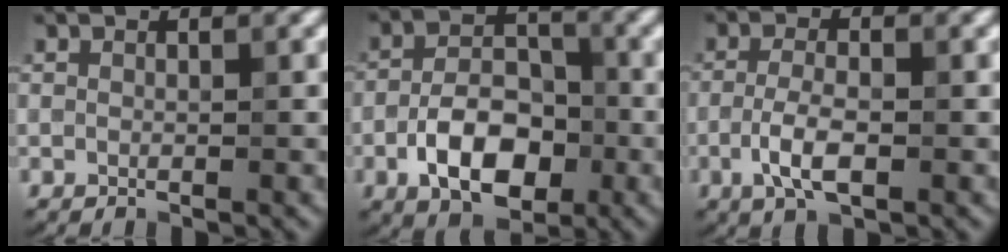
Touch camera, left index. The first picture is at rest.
{"total": 6.6, "force": [-2.3, 3.9, 4.9], "torque": [-0.080, 0.004, -0.044]}
{"total": 3.4, "force": [-1.1, 1.2, 3.0], "torque": [-0.065, 0.000, -0.026]}